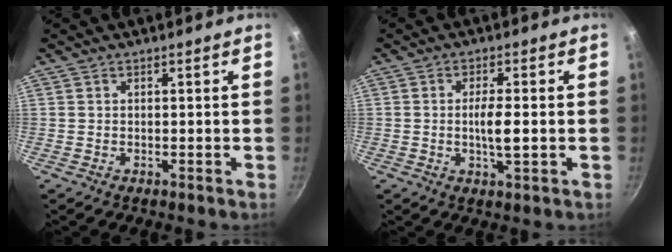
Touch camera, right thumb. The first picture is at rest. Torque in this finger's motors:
{"motor_torque": [1.55, 1.63, 1.19, -1.19, 0.50]}